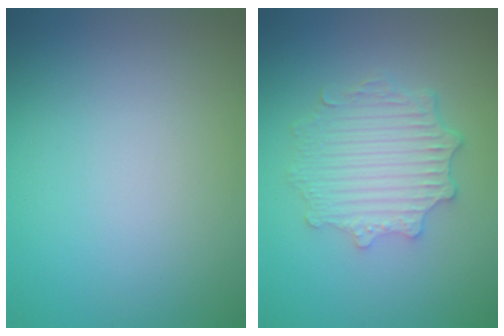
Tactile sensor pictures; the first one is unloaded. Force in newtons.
{"total": 4.7, "press": 3.7, "slide": 2.8}